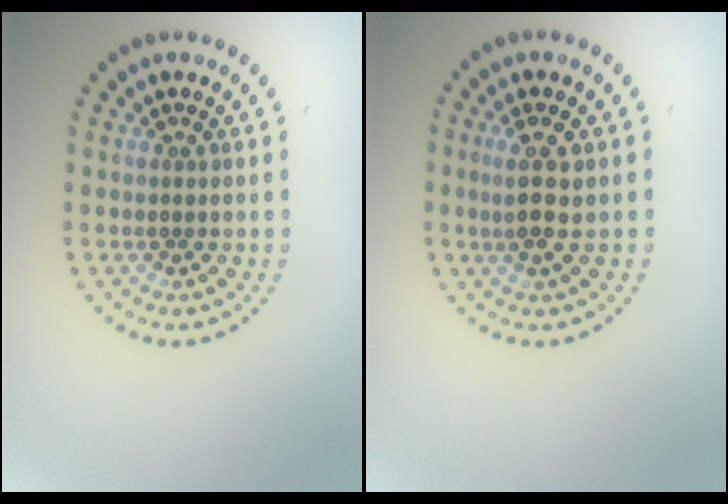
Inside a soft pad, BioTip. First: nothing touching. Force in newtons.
{"total": 2.9, "press": 2.7, "slide": 1.1}